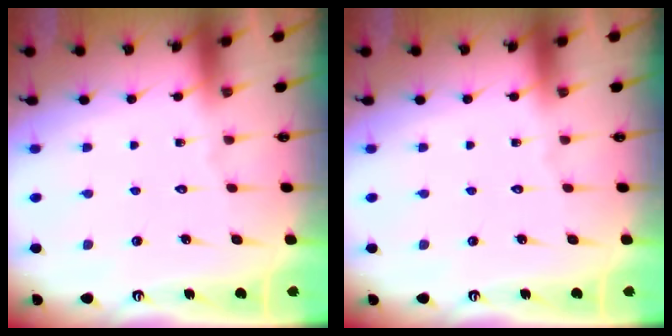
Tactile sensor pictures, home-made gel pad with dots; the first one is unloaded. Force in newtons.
{"total": 0.0}